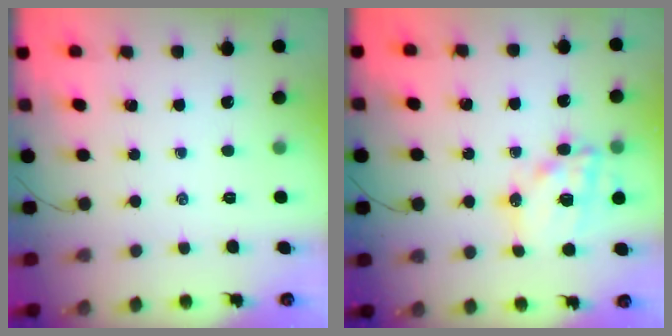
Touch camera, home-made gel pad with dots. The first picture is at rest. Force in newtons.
{"total": 15.7, "press": 15.3, "slide": 3.5}